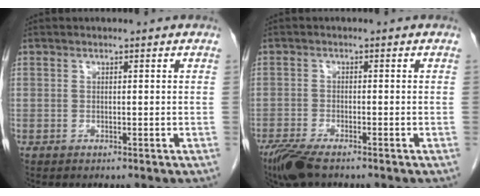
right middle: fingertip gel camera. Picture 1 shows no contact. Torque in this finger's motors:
{"motor_torque": [0.55, -0.40, 0.07, 0.05]}